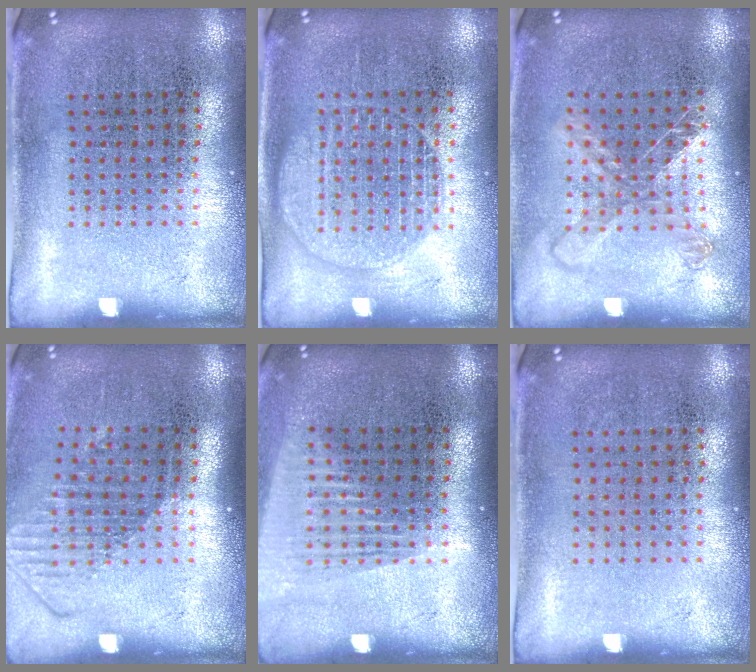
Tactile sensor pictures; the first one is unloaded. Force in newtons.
{"total": 1.3, "press": 1.3, "slide": 0.1}
{"total": 1.3, "press": 1.1, "slide": 0.7}
{"total": 1.6, "press": 1.2, "slide": 1.0}
{"total": 1.4, "press": 1.2, "slide": 0.7}
{"total": 0.0}